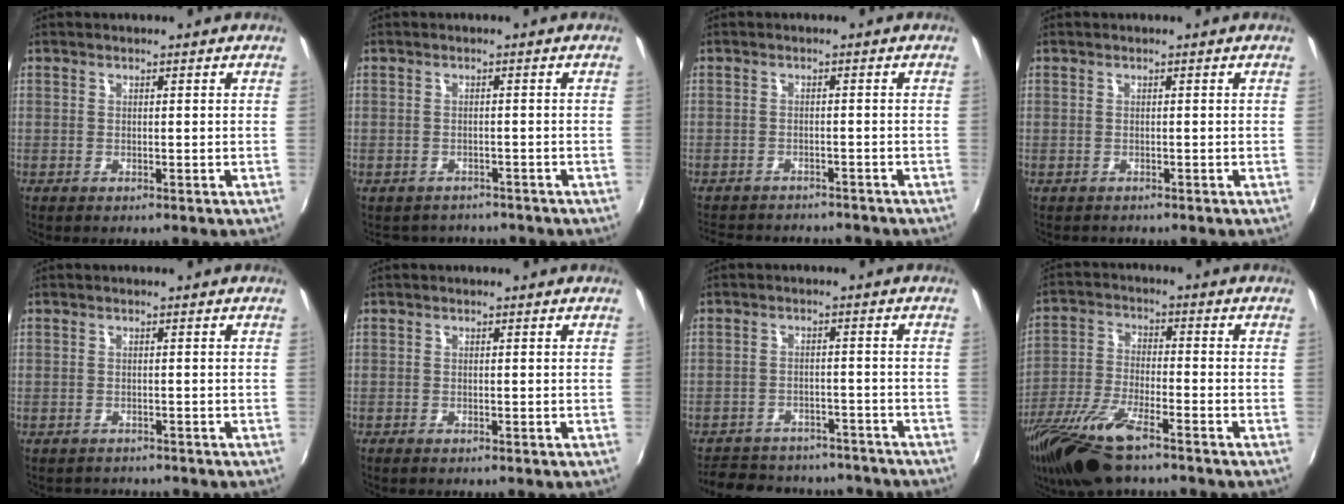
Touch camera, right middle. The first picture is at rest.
{"total": 4.6, "force": [-4.1, 2.0, 0.5], "torque": [-0.018, -0.007, -0.059]}
{"total": 10.3, "force": [-9.2, 3.1, 3.4], "torque": [-0.082, -0.010, -0.132]}
{"total": 0.9, "force": [-0.8, 0.5, -0.1], "torque": [-0.001, 0.003, -0.013]}
{"total": 2.4, "force": [-2.2, 1.0, 0.2], "torque": [-0.009, -0.006, -0.030]}
{"total": 0.9, "force": [-0.8, 0.3, 0.4], "torque": [-0.009, -0.005, -0.016]}
{"total": 18.3, "force": [-15.6, 7.1, 6.3], "torque": [-0.140, 0.022, -0.200]}
{"total": 15.4, "force": [-10.9, 3.7, 10.1], "torque": [-0.218, -0.043, -0.212]}